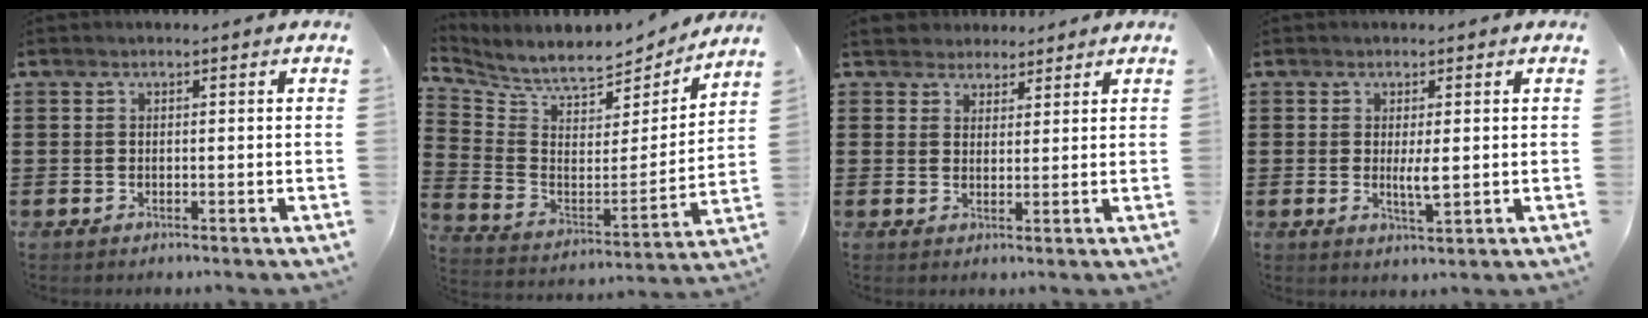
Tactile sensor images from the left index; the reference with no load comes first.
{"total": 7.1, "force": [6.7, 1.0, 2.2], "torque": [-0.080, -0.058, 0.110]}
{"total": 3.1, "force": [2.7, 1.6, -0.1], "torque": [-0.009, 0.006, 0.051]}
{"total": 3.3, "force": [0.3, 0.7, 3.2], "torque": [-0.052, -0.006, 0.004]}